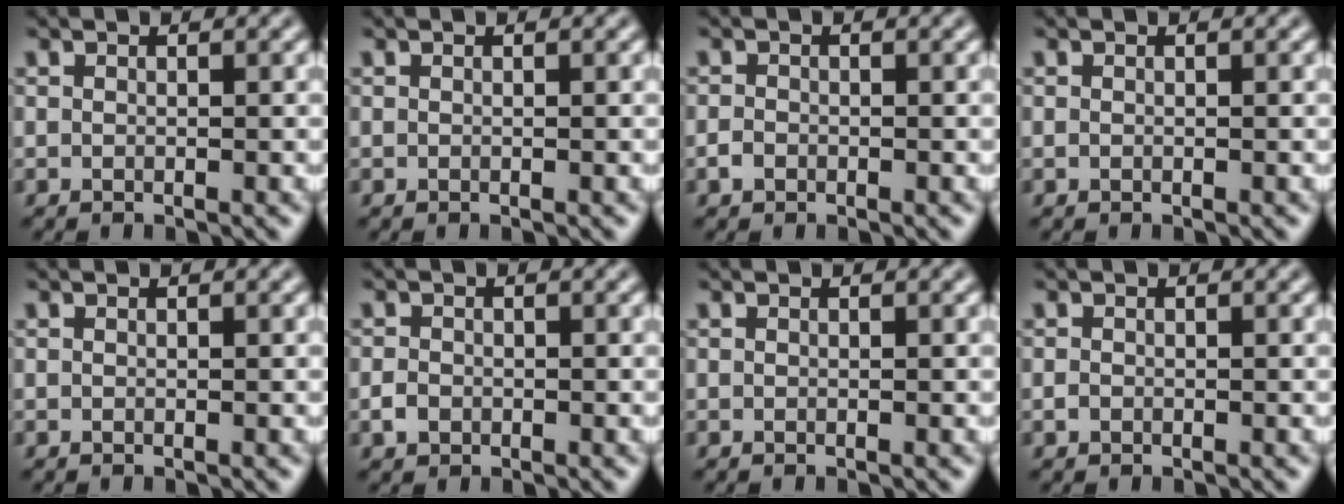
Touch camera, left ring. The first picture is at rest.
{"total": 0.0}
{"total": 0.9, "force": [-0.5, 0.7, 0.4], "torque": [-0.005, -0.002, -0.011]}
{"total": 0.0}
{"total": 0.0}
{"total": 1.3, "force": [-0.5, 1.1, 0.6], "torque": [-0.008, -0.001, -0.013]}
{"total": 0.0}
{"total": 0.5, "force": [-0.2, 0.4, 0.2], "torque": [-0.003, -0.003, -0.004]}